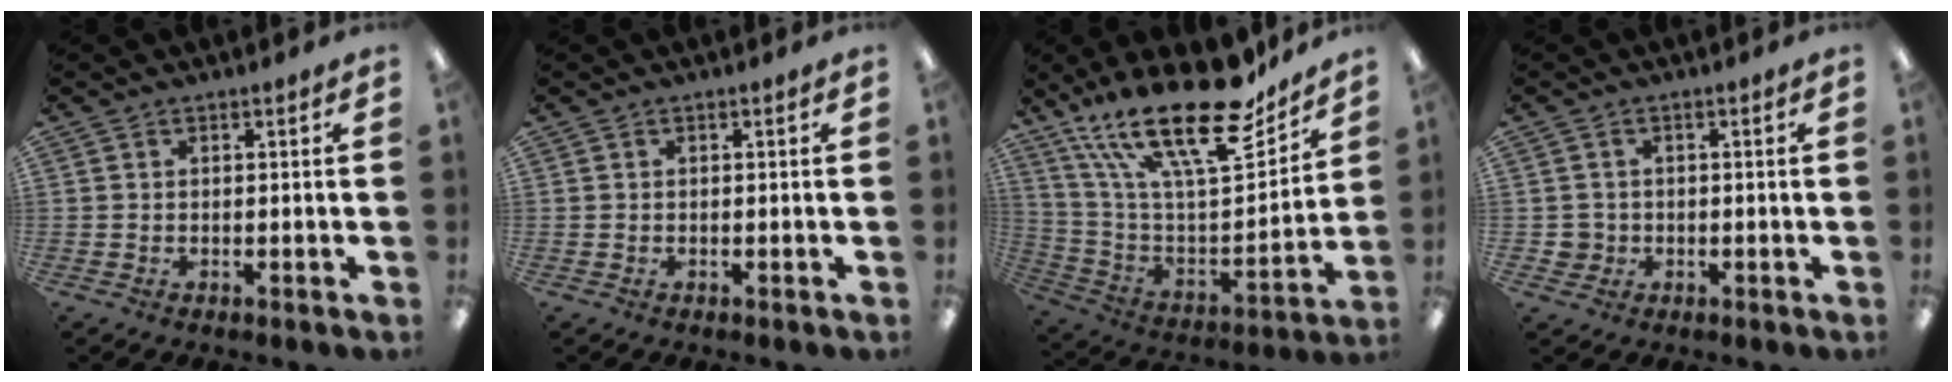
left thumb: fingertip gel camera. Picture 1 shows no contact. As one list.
[{"total": 0.0}, {"total": 27.5, "force": [18.2, 9.5, 18.4], "torque": [-0.338, -0.113, 0.308]}, {"total": 3.1, "force": [-0.2, 3.1, 0.4], "torque": [-0.002, 0.002, -0.006]}]